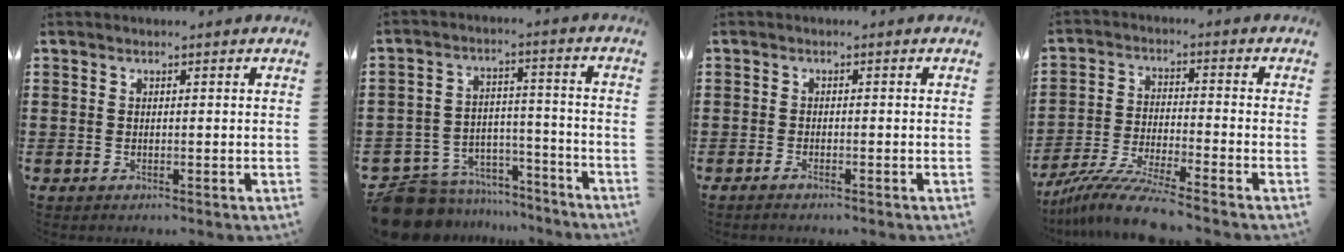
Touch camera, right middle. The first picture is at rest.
{"total": 9.0, "force": [-8.5, 2.8, 0.8], "torque": [-0.035, 0.021, -0.170]}
{"total": 0.9, "force": [-0.8, 0.2, 0.5], "torque": [-0.012, -0.004, -0.014]}
{"total": 8.1, "force": [-7.1, -0.1, 3.8], "torque": [-0.079, -0.009, -0.139]}